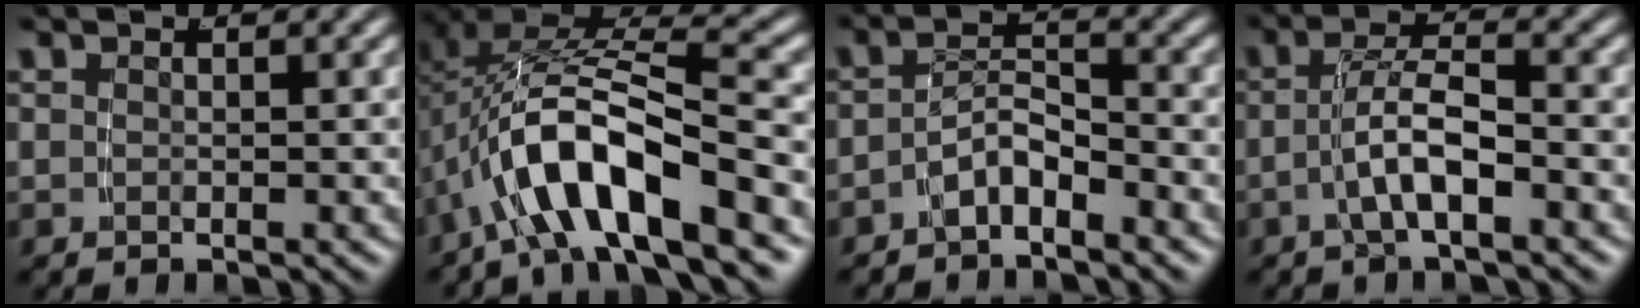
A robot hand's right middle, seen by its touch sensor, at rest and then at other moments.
{"total": 8.3, "force": [-1.8, 3.8, 7.1], "torque": [-0.156, -0.022, -0.013]}
{"total": 3.5, "force": [-2.8, 1.4, 1.6], "torque": [-0.025, -0.006, -0.050]}
{"total": 3.8, "force": [-1.7, 0.8, 3.3], "torque": [-0.056, 0.007, -0.031]}